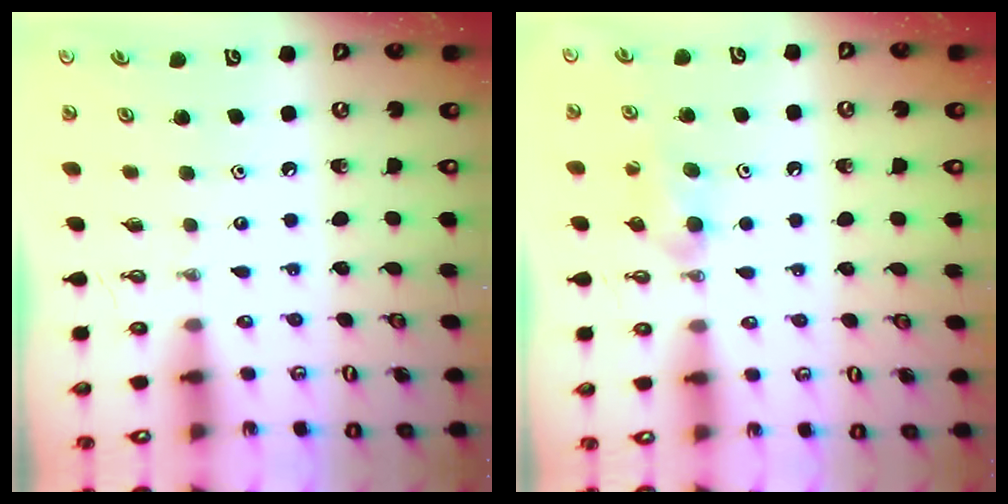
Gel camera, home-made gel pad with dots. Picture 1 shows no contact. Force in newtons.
{"total": 5.9, "press": 4.2, "slide": 4.1}